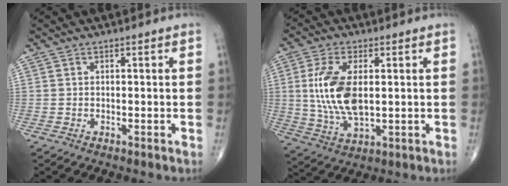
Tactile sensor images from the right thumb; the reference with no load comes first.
{"total": 12.3, "force": [1.3, 6.0, 10.7], "torque": [-0.219, -0.010, 0.032]}